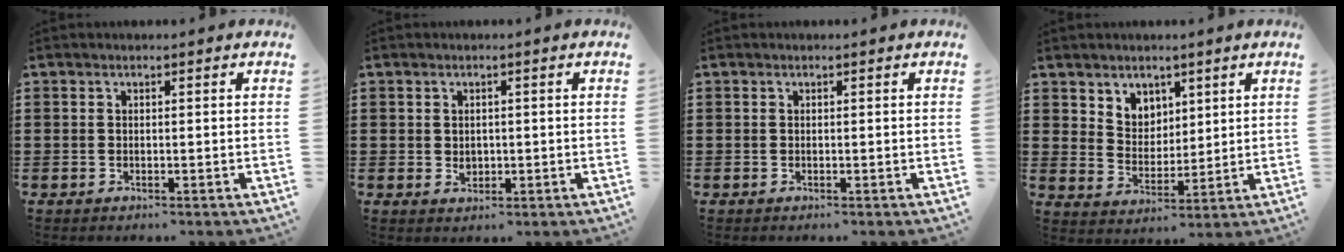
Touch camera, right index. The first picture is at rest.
{"total": 1.5, "force": [0.1, 1.2, 0.8], "torque": [-0.019, 0.005, 0.002]}
{"total": 0.0}
{"total": 5.1, "force": [3.6, 3.6, 0.0], "torque": [-0.024, -0.001, 0.068]}